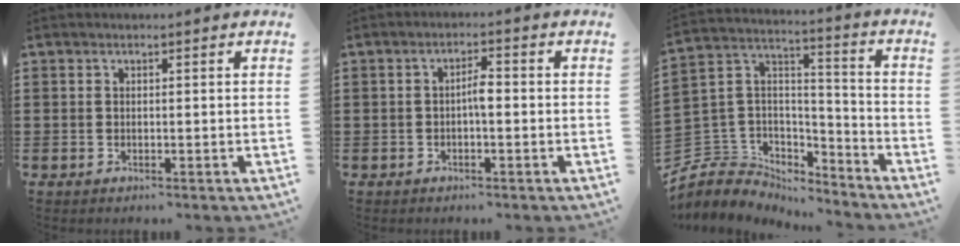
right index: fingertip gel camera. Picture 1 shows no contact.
{"total": 2.6, "force": [-0.4, 0.7, 2.5], "torque": [-0.046, 0.002, -0.009]}
{"total": 6.7, "force": [-4.8, 4.6, 0.2], "torque": [-0.046, -0.015, -0.098]}